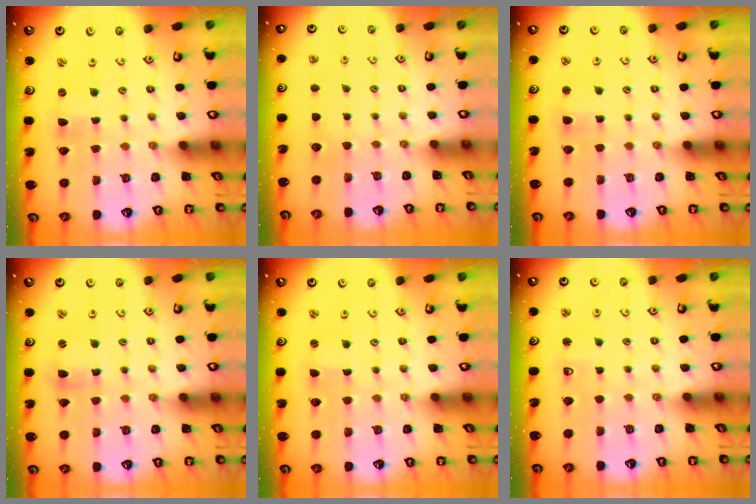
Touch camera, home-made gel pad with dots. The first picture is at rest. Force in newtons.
{"total": 0.0}
{"total": 3.2, "press": 3.1, "slide": 0.7}
{"total": 2.1, "press": 2.1, "slide": 0.3}
{"total": 0.0}
{"total": 3.9, "press": 3.9, "slide": 0.7}